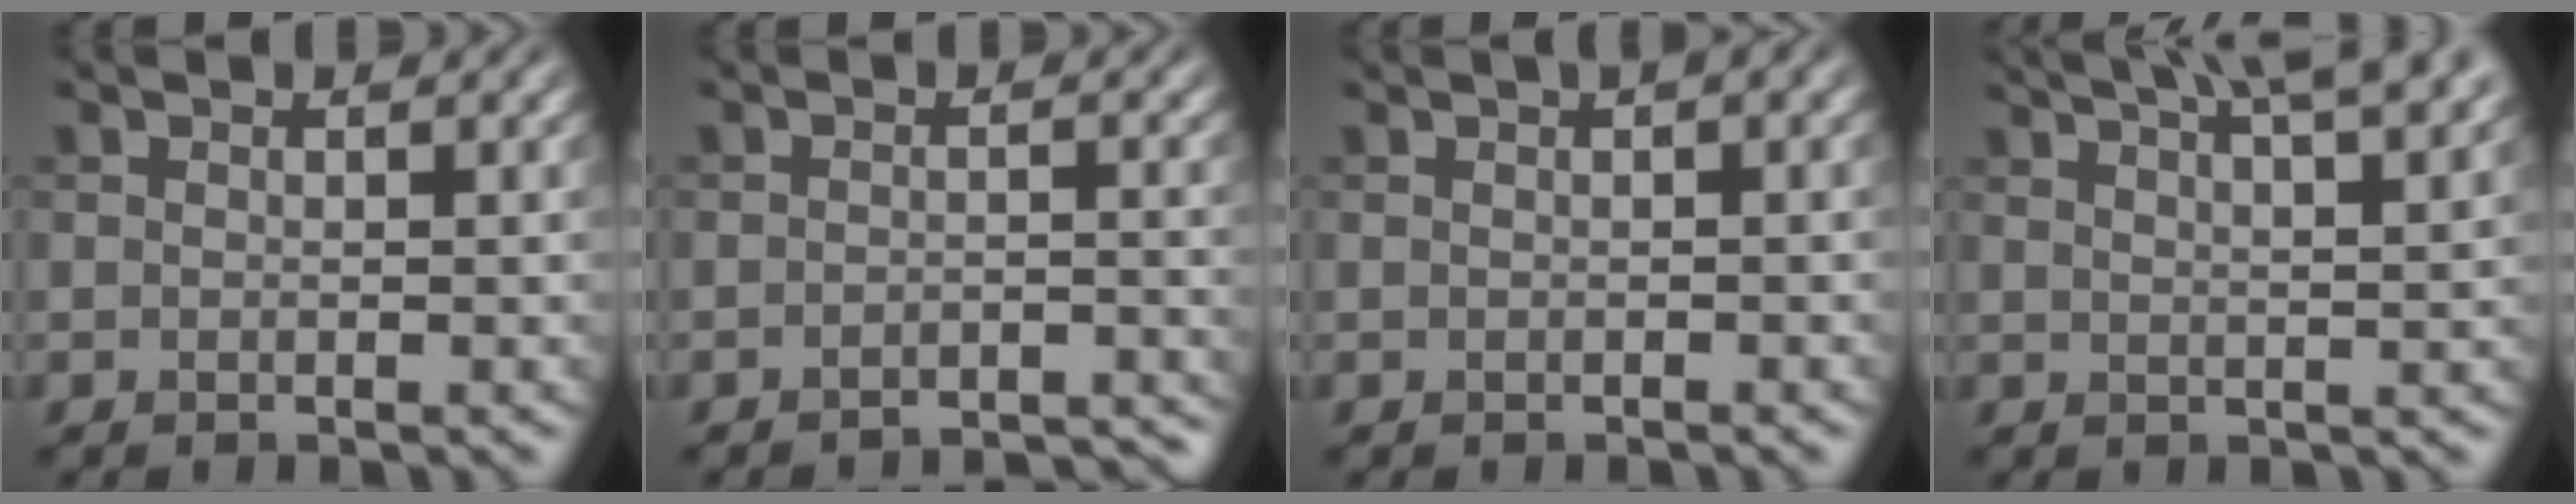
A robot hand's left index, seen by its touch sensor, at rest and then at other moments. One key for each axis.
{"total": 3.8, "fx": -3.7, "fy": 0.4, "fz": 0.9, "tx": -0.004, "ty": 0.005, "tz": -0.047}
{"total": 2.5, "fx": 1.0, "fy": 0.8, "fz": 2.1, "tx": -0.020, "ty": 0.009, "tz": 0.006}
{"total": 11.2, "fx": 7.6, "fy": 3.7, "fz": 7.3, "tx": -0.064, "ty": 0.048, "tz": 0.070}